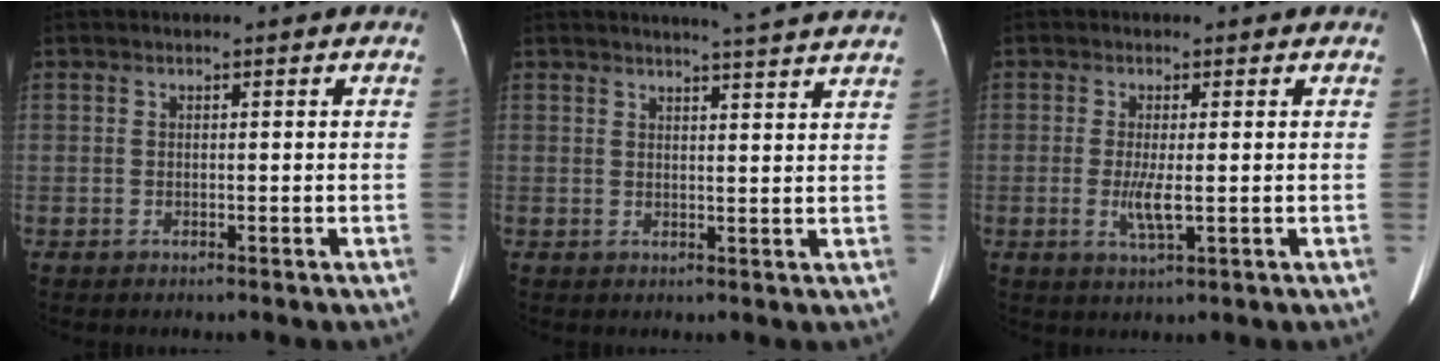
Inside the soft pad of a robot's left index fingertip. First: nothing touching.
{"total": 9.4, "force": [8.7, -0.8, 3.4], "torque": [-0.047, -0.007, 0.087]}
{"total": 3.4, "force": [-0.4, 0.4, 3.3], "torque": [-0.070, -0.009, -0.003]}